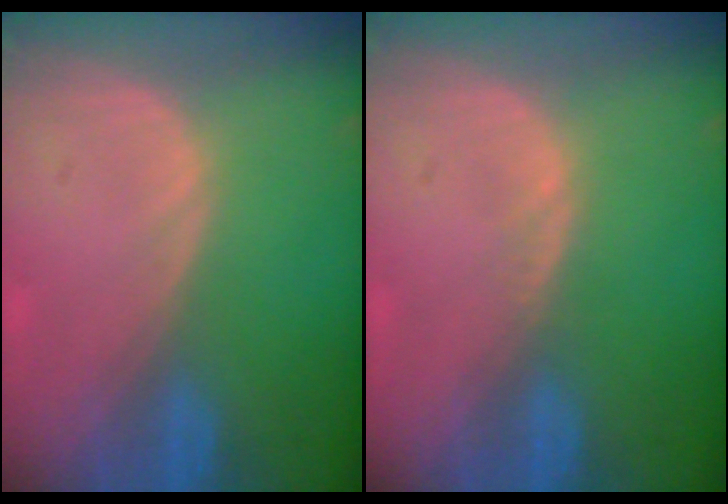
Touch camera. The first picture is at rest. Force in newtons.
{"total": 0.7, "press": 0.6, "slide": 0.3}